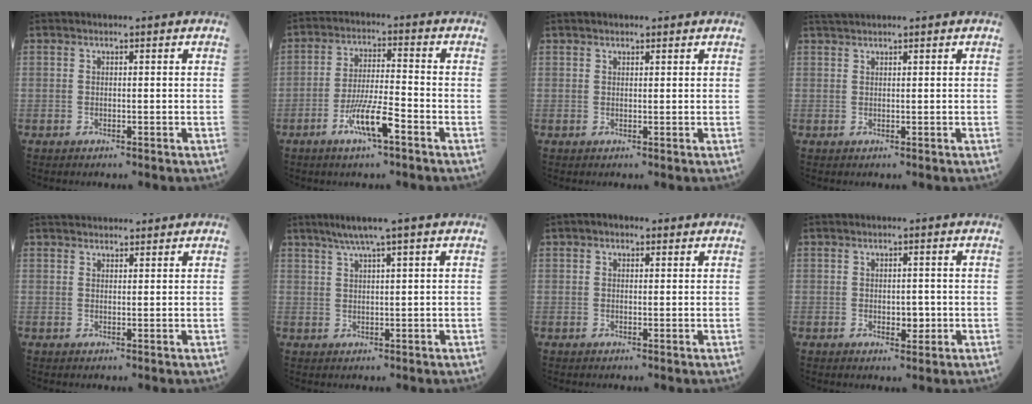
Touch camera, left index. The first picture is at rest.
{"total": 7.1, "force": [-3.9, 0.6, 5.9], "torque": [-0.116, -0.004, -0.073]}
{"total": 1.1, "force": [0.9, 0.5, 0.3], "torque": [-0.008, 0.013, 0.015]}
{"total": 2.1, "force": [1.9, -0.3, 0.6], "torque": [-0.007, 0.023, 0.039]}
{"total": 6.3, "force": [5.8, 1.4, 1.9], "torque": [-0.018, 0.036, 0.084]}
{"total": 4.7, "force": [3.3, -0.7, 3.2], "torque": [-0.064, 0.015, 0.063]}
{"total": 2.3, "force": [1.3, 1.4, 1.2], "torque": [-0.023, 0.020, 0.017]}
{"total": 2.3, "force": [-0.4, 1.3, 1.8], "torque": [-0.022, 0.001, -0.003]}